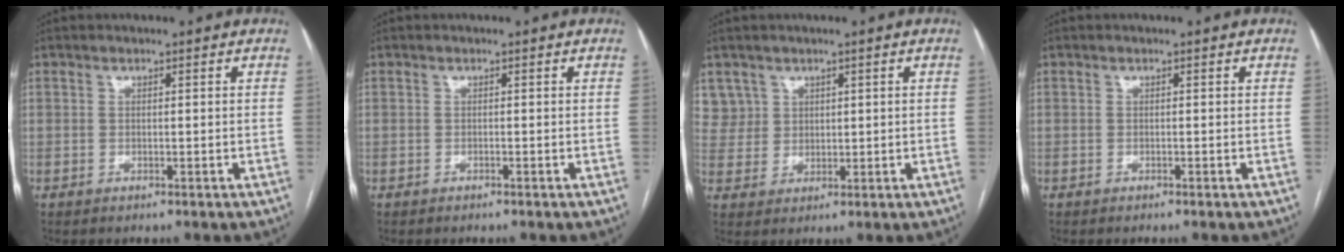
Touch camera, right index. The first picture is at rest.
{"total": 0.0}
{"total": 4.6, "force": [2.6, 3.7, -0.5], "torque": [0.023, 0.006, 0.054]}
{"total": 0.0}